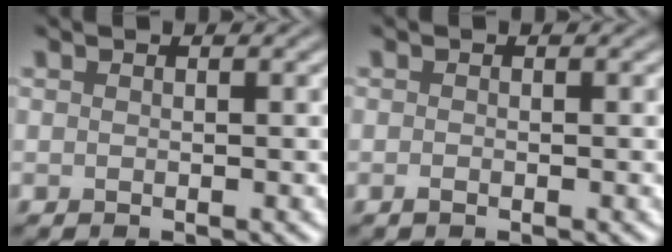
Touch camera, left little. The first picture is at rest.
{"total": 0.5, "force": [-0.3, 0.2, 0.4], "torque": [-0.007, -0.002, -0.005]}